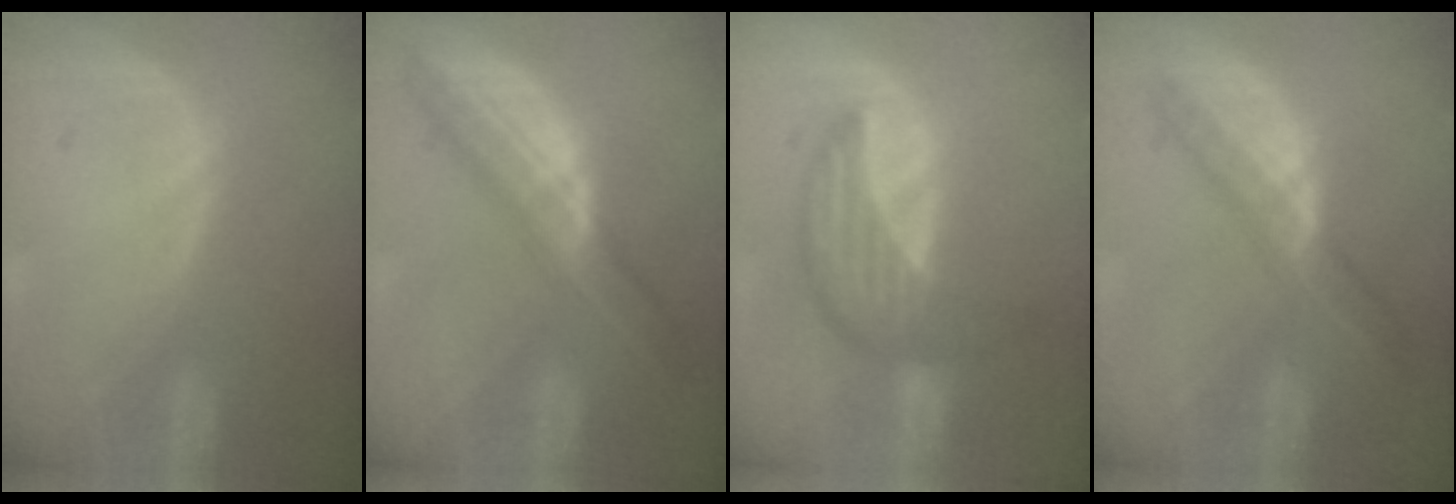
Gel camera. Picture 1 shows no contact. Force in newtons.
{"total": 7.6, "press": 7.6, "slide": 0.3}
{"total": 7.0, "press": 7.0, "slide": 0.4}
{"total": 7.1, "press": 6.0, "slide": 3.7}